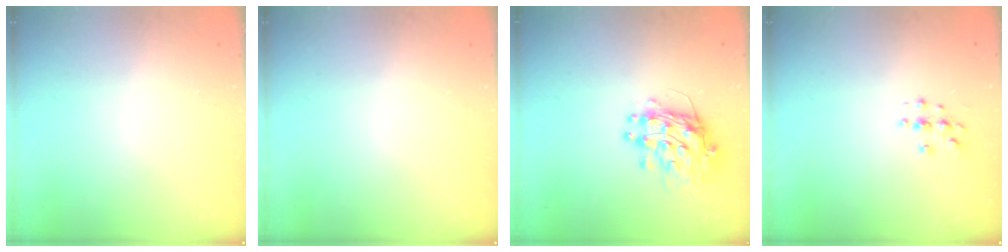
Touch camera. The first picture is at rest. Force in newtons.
{"total": 0.0}
{"total": 11.7, "press": 11.6, "slide": 1.2}
{"total": 2.8, "press": 2.8, "slide": 0.3}